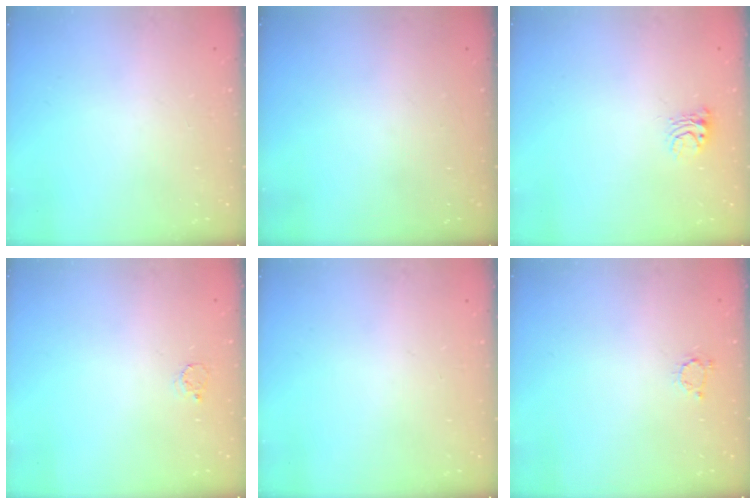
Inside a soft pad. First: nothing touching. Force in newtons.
{"total": 0.0}
{"total": 5.3, "press": 5.3, "slide": 0.3}
{"total": 2.4, "press": 2.4, "slide": 0.3}
{"total": 0.0}
{"total": 3.0, "press": 3.0, "slide": 0.2}